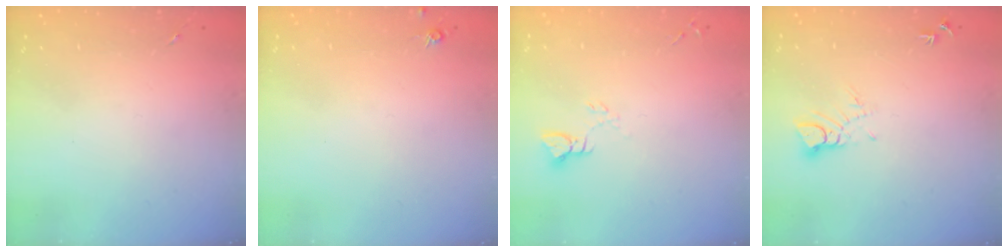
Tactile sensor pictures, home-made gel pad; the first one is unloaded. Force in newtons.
{"total": 4.4, "press": 4.3, "slide": 0.5}
{"total": 2.8, "press": 2.8, "slide": 0.2}
{"total": 4.3, "press": 4.3, "slide": 0.4}